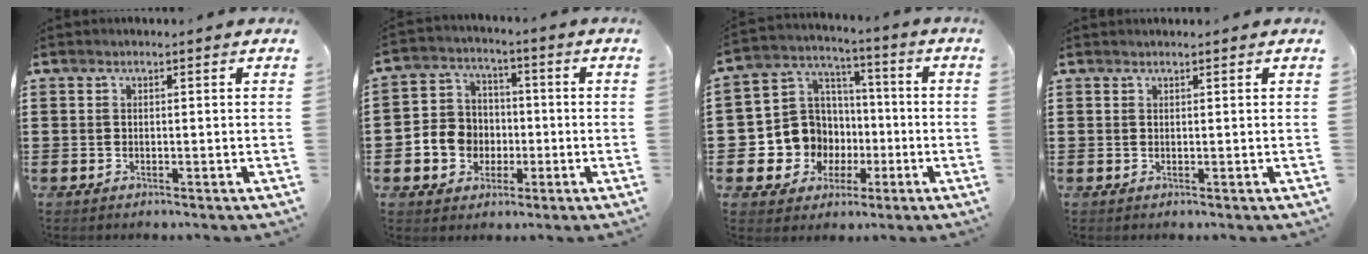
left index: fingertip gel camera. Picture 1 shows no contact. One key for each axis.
{"total": 6.6, "fx": -1.3, "fy": 6.2, "fz": 1.7, "tx": -0.058, "ty": 0.020, "tz": -0.022}
{"total": 9.7, "fx": -1.3, "fy": 9.4, "fz": 2.1, "tx": -0.098, "ty": -0.001, "tz": -0.018}
{"total": 0.5, "fx": 0.5, "fy": -0.1, "fz": 0.1, "tx": -0.003, "ty": -0.001, "tz": 0.011}